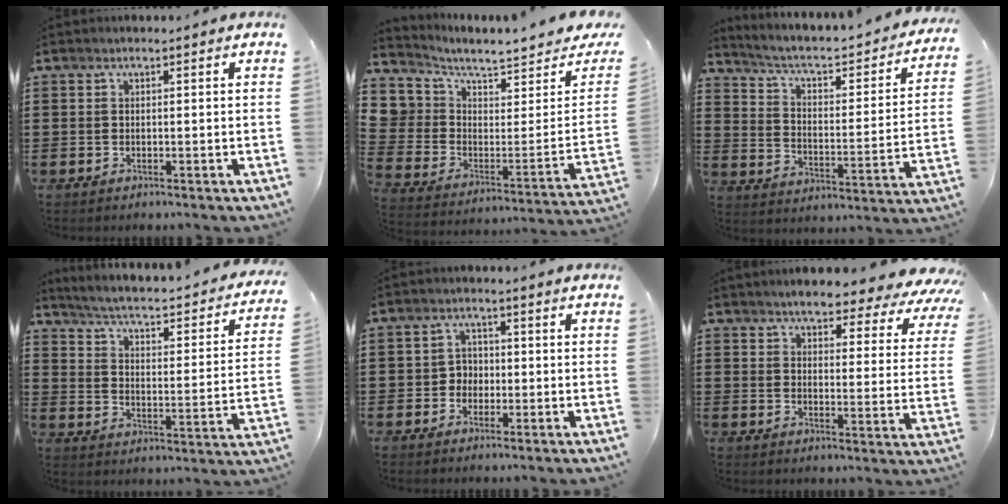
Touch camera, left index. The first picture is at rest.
{"total": 3.8, "force": [3.2, 2.1, -0.6], "torque": [-0.025, -0.041, 0.054]}
{"total": 3.3, "force": [2.0, 1.3, 2.2], "torque": [-0.058, -0.025, 0.022]}
{"total": 2.6, "force": [1.9, 0.0, 1.7], "torque": [-0.048, -0.032, 0.019]}
{"total": 2.7, "force": [-0.7, 2.4, 1.0], "torque": [-0.029, 0.007, -0.019]}
{"total": 5.0, "force": [4.7, 0.5, 1.6], "torque": [-0.047, -0.032, 0.077]}